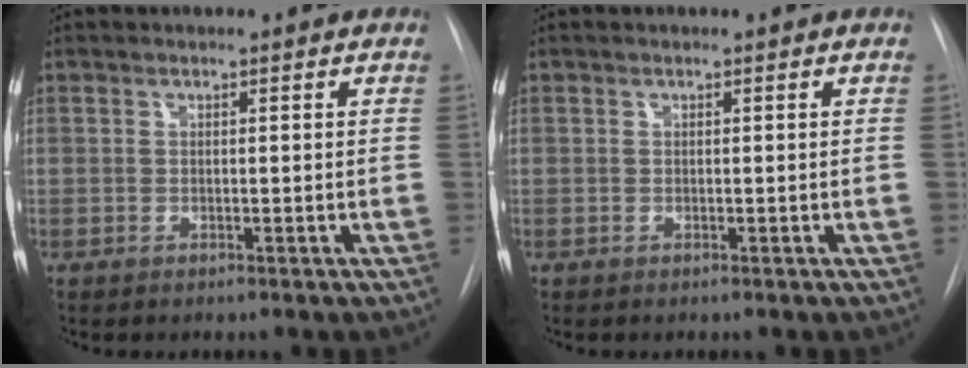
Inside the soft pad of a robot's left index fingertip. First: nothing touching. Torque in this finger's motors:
{"motor_torque": [-0.22, 0.23, 0.00, 0.00]}